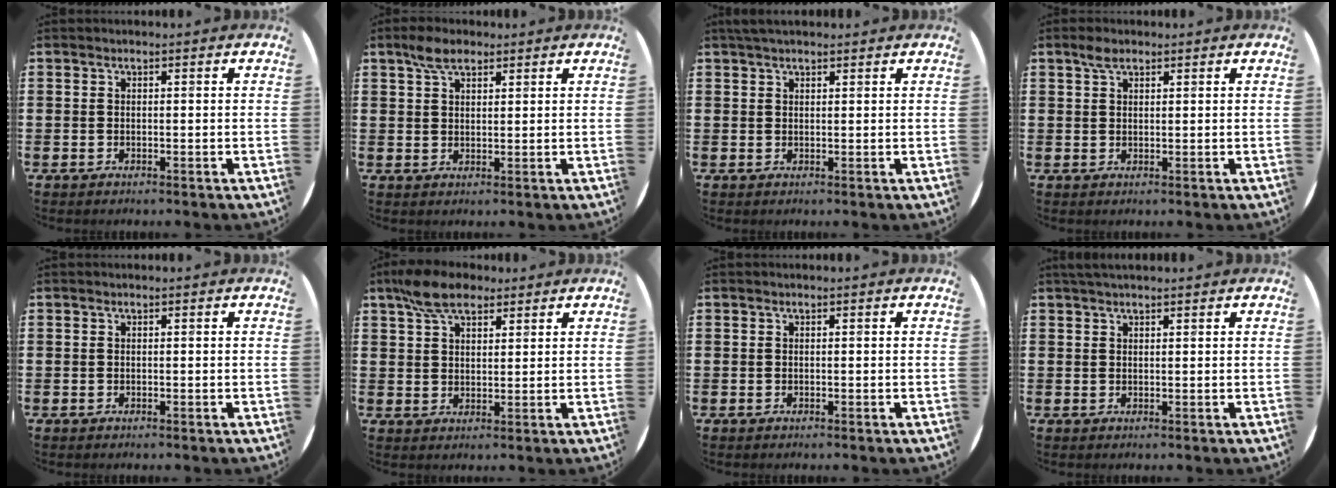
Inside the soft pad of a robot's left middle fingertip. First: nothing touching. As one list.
[{"total": 3.9, "force": [2.8, 1.8, 2.0], "torque": [-0.036, 0.004, 0.051]}, {"total": 1.7, "force": [1.5, 0.4, 0.7], "torque": [-0.016, 0.004, 0.027]}, {"total": 2.1, "force": [1.5, 1.0, 1.1], "torque": [-0.016, 0.002, 0.025]}, {"total": 0.0}, {"total": 6.4, "force": [4.9, 3.0, 2.9], "torque": [-0.063, 0.000, 0.091]}, {"total": 0.0}, {"total": 1.2, "force": [1.1, 0.1, 0.5], "torque": [-0.011, 0.002, 0.021]}]